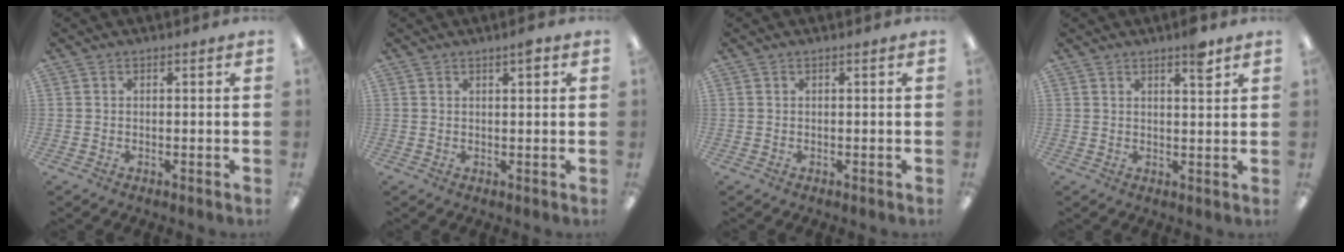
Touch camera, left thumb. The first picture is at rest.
{"total": 2.5, "force": [1.5, 0.7, 1.9], "torque": [-0.024, -0.003, 0.021]}
{"total": 0.0}
{"total": 4.5, "force": [3.3, 1.0, 3.0], "torque": [-0.034, -0.016, 0.050]}